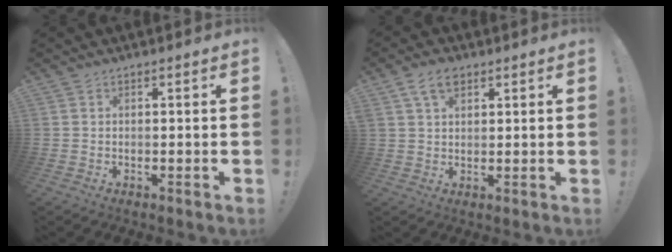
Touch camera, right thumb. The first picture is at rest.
{"total": 6.2, "force": [3.4, 3.6, 3.7], "torque": [-0.066, -0.004, 0.065]}